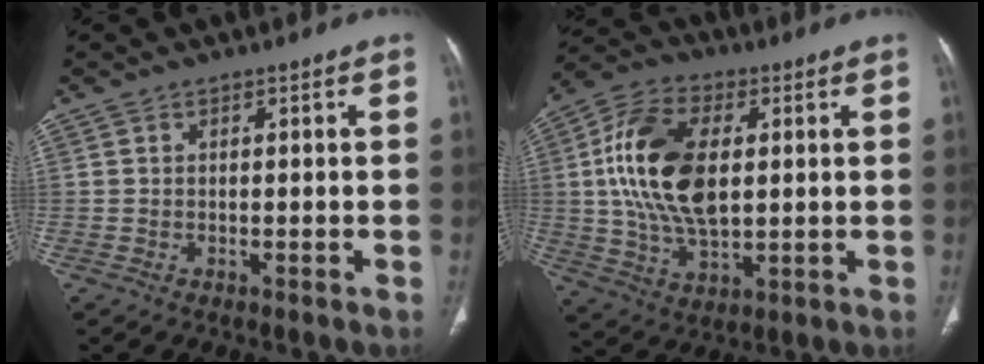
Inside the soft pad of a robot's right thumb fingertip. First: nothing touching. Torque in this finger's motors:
{"motor_torque": [2.49, 2.52, 2.01, -0.66, 0.72]}